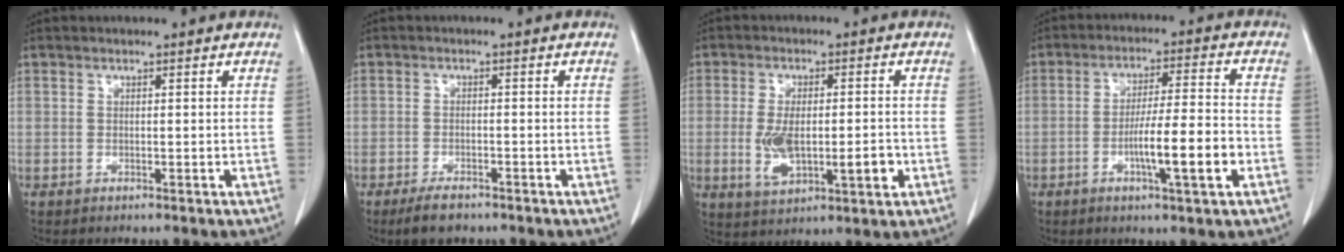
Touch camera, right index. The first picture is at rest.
{"total": 3.8, "force": [-2.9, 1.6, 2.0], "torque": [-0.038, -0.003, -0.044]}
{"total": 9.4, "force": [-1.6, 3.6, 8.5], "torque": [-0.152, -0.001, -0.015]}
{"total": 9.7, "force": [-3.2, 0.4, 9.2], "torque": [-0.152, 0.002, -0.051]}